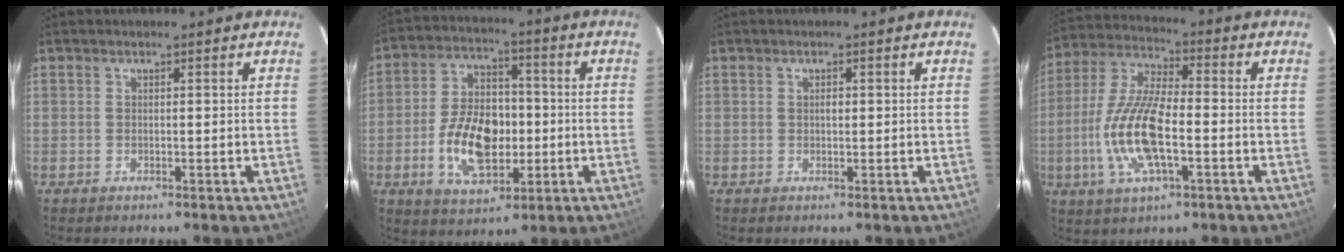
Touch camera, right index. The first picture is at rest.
{"total": 14.0, "force": [-3.1, 8.5, 10.6], "torque": [-0.209, 0.014, -0.045]}
{"total": 0.9, "force": [0.1, 0.6, 0.7], "torque": [-0.010, 0.004, 0.001]}
{"total": 14.7, "force": [-3.5, 5.0, 13.4], "torque": [-0.283, -0.002, -0.072]}